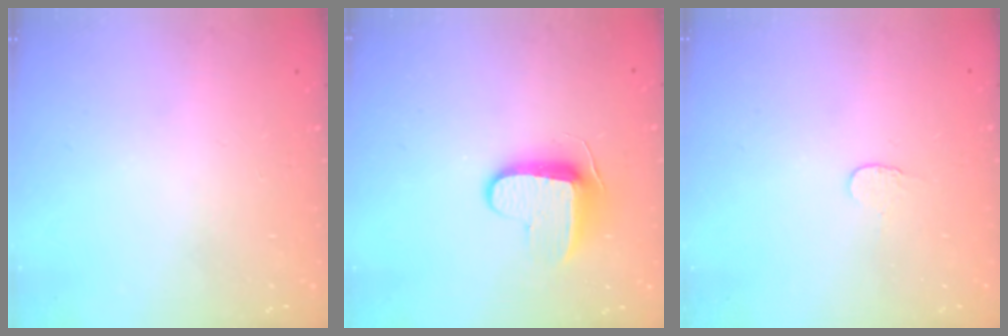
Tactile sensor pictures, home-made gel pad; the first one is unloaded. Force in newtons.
{"total": 9.1, "press": 9.1, "slide": 1.0}
{"total": 3.4, "press": 3.4, "slide": 0.3}